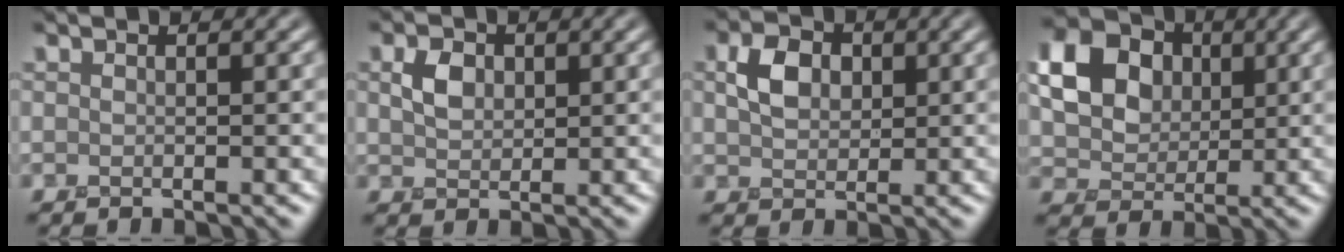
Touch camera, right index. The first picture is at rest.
{"total": 2.2, "force": [0.4, 1.7, 1.3], "torque": [-0.032, 0.000, 0.005]}
{"total": 3.2, "force": [0.6, 2.4, 2.0], "torque": [-0.046, 0.003, 0.005]}
{"total": 15.7, "force": [4.7, 13.0, 7.3], "torque": [-0.176, 0.030, 0.068]}